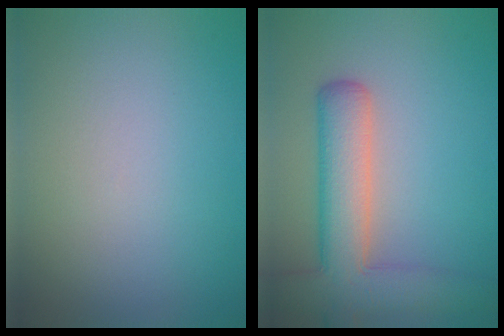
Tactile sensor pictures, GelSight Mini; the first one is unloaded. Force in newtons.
{"total": 7.1, "press": 7.1, "slide": 0.4}